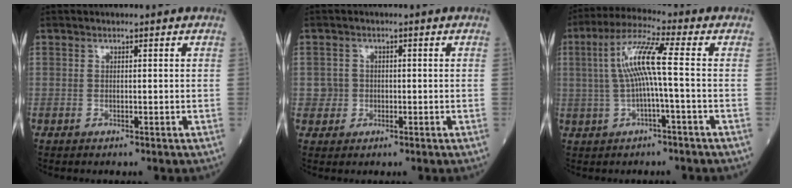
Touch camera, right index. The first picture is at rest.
{"total": 2.2, "force": [-0.1, 2.2, 0.0], "torque": [0.008, 0.007, -0.004]}
{"total": 8.5, "force": [0.3, 0.2, 8.5], "torque": [-0.171, 0.025, 0.003]}